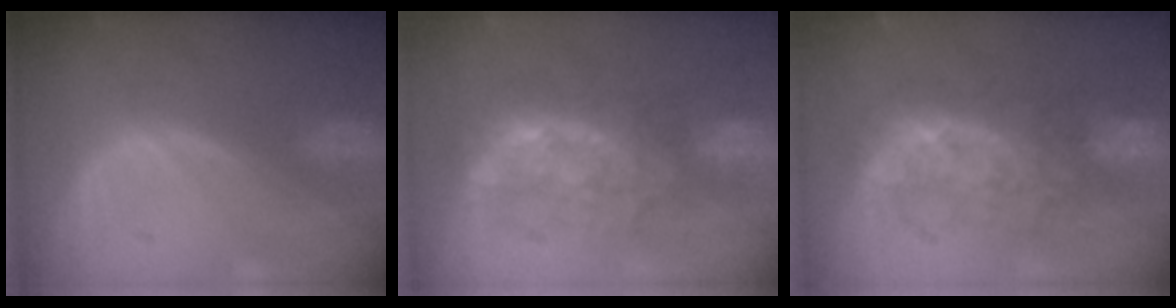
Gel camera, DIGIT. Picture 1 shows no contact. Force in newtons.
{"total": 8.8, "press": 7.5, "slide": 4.7}
{"total": 7.8, "press": 7.7, "slide": 1.6}